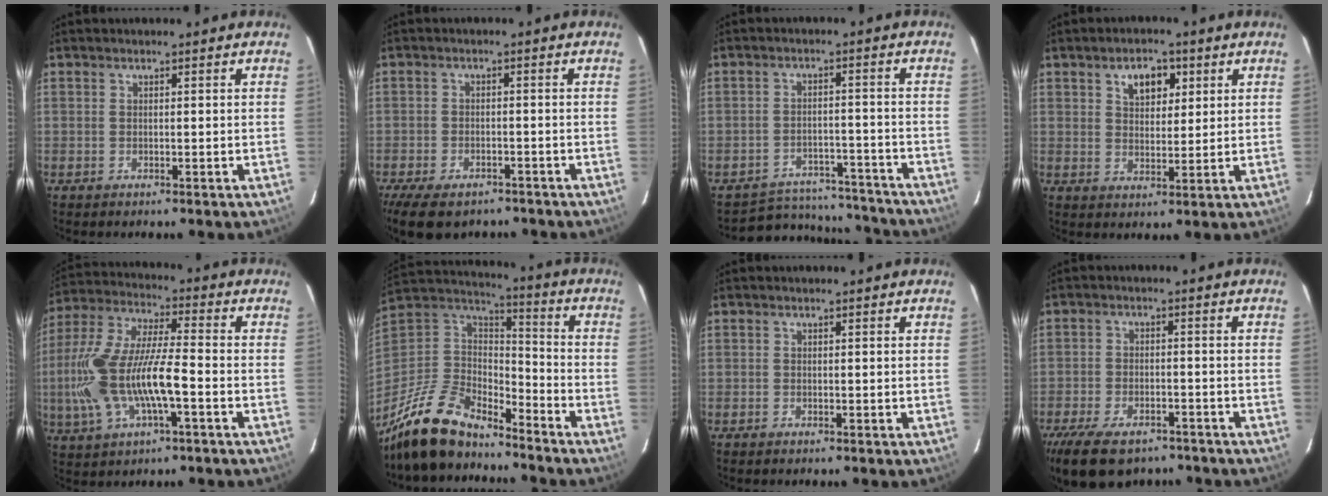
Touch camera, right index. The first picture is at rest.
{"total": 10.7, "force": [-7.8, 5.0, 5.2], "torque": [-0.124, -0.022, -0.124]}
{"total": 14.3, "force": [-13.2, 5.0, 2.5], "torque": [-0.058, 0.033, -0.162]}
{"total": 6.1, "force": [3.0, 3.6, 3.9], "torque": [-0.060, 0.012, 0.052]}
{"total": 18.2, "force": [-4.5, 5.9, 16.7], "torque": [-0.348, -0.006, -0.083]}
{"total": 18.0, "force": [-14.6, 7.0, 8.0], "torque": [-0.190, -0.004, -0.264]}
{"total": 0.0}
{"total": 14.9, "force": [-10.7, 7.1, 7.5], "torque": [-0.182, -0.025, -0.172]}